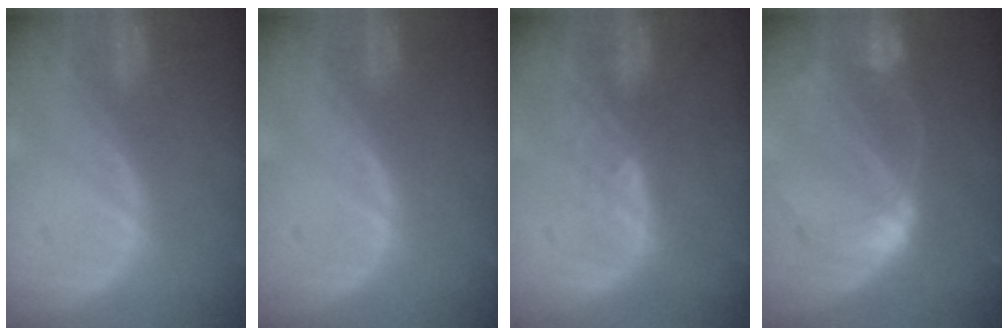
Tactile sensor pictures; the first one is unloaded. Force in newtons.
{"total": 0.0}
{"total": 2.3, "press": 2.2, "slide": 0.9}
{"total": 7.6, "press": 6.6, "slide": 3.8}